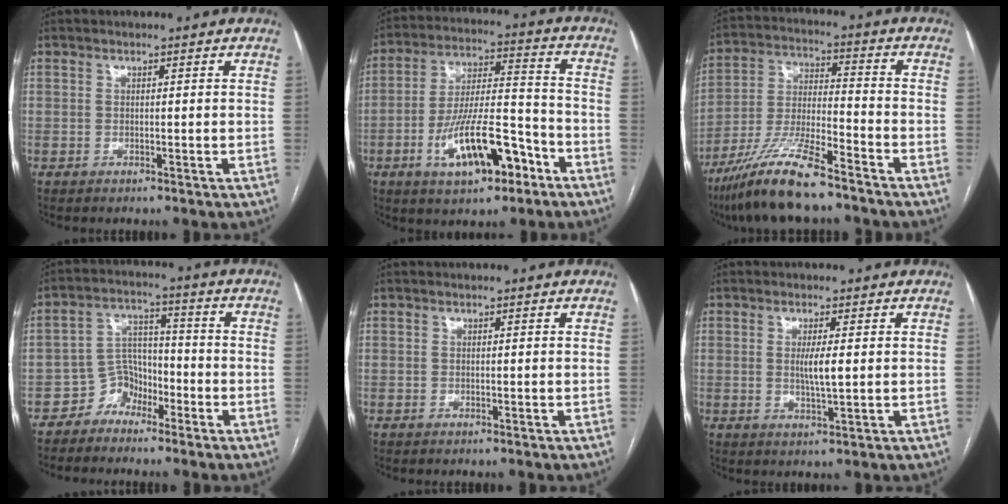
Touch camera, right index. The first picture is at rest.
{"total": 14.1, "force": [-6.7, 4.5, 11.6], "torque": [-0.209, 0.013, -0.104]}
{"total": 13.3, "force": [-10.0, 1.6, 8.6], "torque": [-0.173, -0.016, -0.184]}
{"total": 5.1, "force": [-3.6, 3.5, 0.7], "torque": [-0.004, 0.018, -0.065]}
{"total": 0.0}
{"total": 3.4, "force": [0.4, 0.2, 3.4], "torque": [-0.065, -0.006, 0.008]}